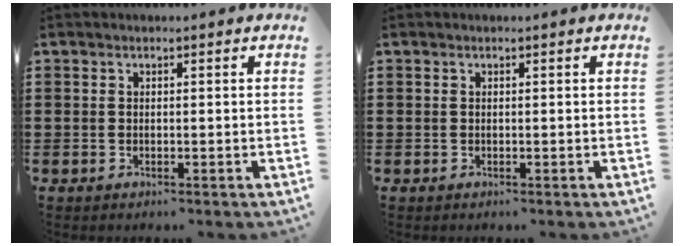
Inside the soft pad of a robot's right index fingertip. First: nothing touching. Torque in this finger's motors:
{"motor_torque": [-0.06, 0.01, 0.00, -0.01]}